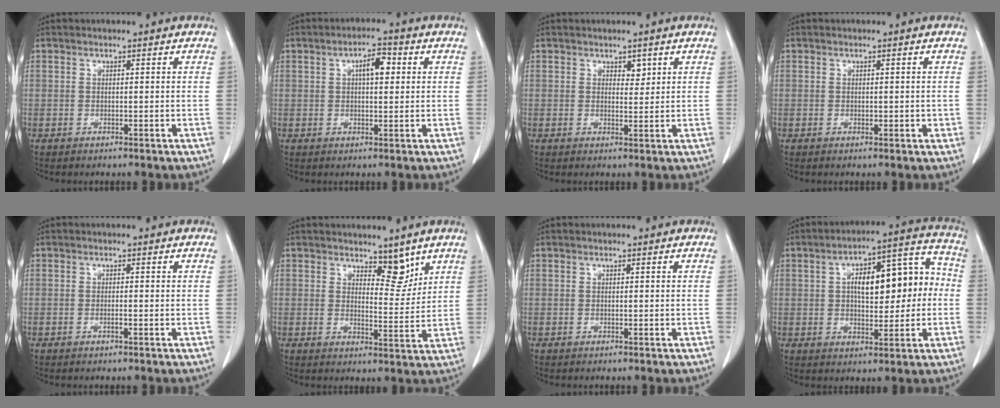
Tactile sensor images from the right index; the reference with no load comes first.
{"total": 4.3, "force": [1.2, 1.6, 3.9], "torque": [-0.063, 0.011, 0.017]}
{"total": 1.6, "force": [1.0, 0.9, 0.9], "torque": [-0.010, -0.003, 0.017]}
{"total": 1.3, "force": [-0.1, 0.8, 1.0], "torque": [-0.012, 0.000, 0.003]}
{"total": 0.7, "force": [-0.3, 0.0, 0.6], "torque": [-0.013, 0.000, -0.004]}
{"total": 4.5, "force": [3.5, 1.8, 2.3], "torque": [-0.025, -0.008, 0.056]}
{"total": 0.0}
{"total": 13.6, "force": [0.6, 5.4, 12.5], "torque": [-0.179, 0.046, 0.017]}